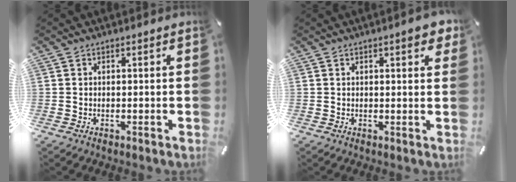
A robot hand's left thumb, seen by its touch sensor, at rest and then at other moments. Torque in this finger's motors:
{"motor_torque": [0.94, 0.91, 0.75, -0.57, 0.14]}